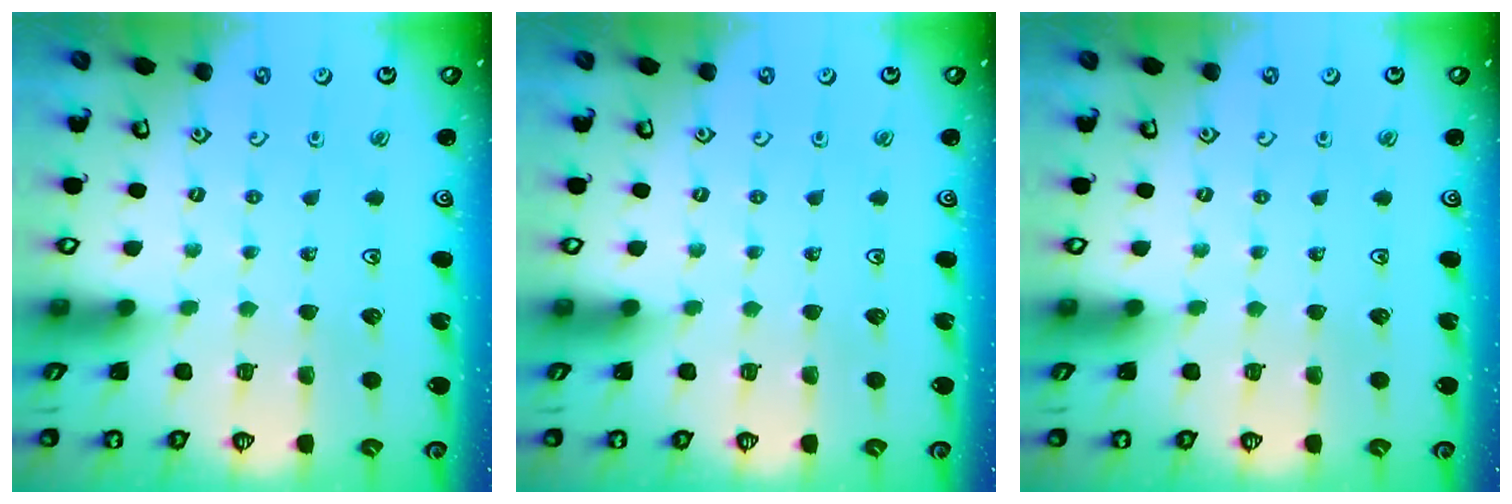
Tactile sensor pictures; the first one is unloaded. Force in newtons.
{"total": 0.0}
{"total": 0.0}